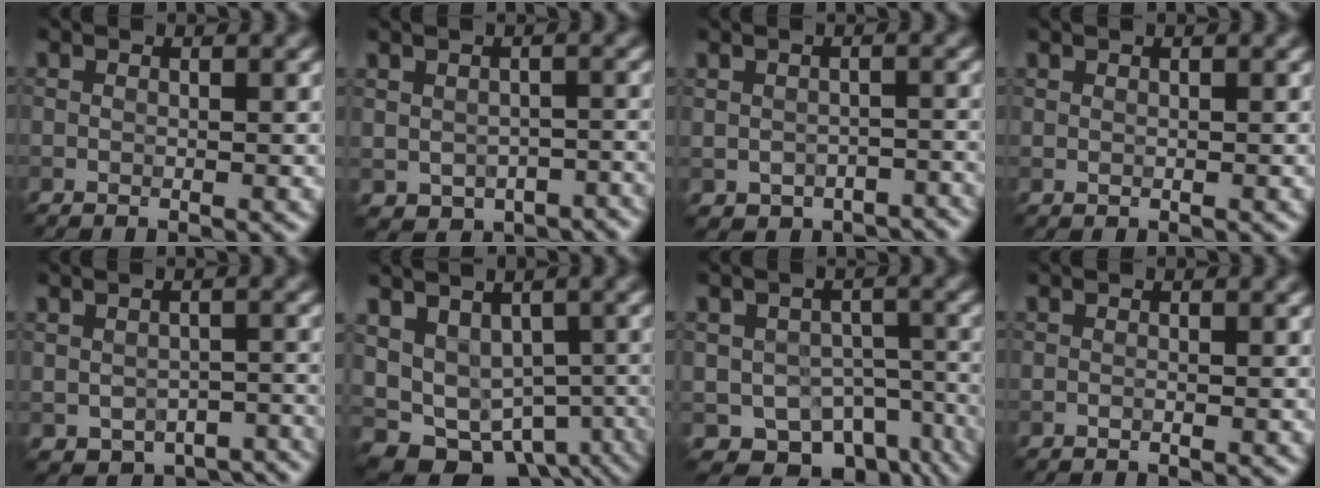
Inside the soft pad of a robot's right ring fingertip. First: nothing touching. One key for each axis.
{"total": 3.5, "fx": -1.9, "fy": 2.4, "fz": 1.6, "tx": -0.018, "ty": -0.018, "tz": -0.015}
{"total": 3.2, "fx": -2.3, "fy": 1.9, "fz": 1.1, "tx": -0.009, "ty": -0.016, "tz": -0.027}
{"total": 0.6, "fx": 0.6, "fy": 0.2, "fz": 0.1, "tx": -0.007, "ty": -0.003, "tz": 0.006}
{"total": 4.2, "fx": -2.7, "fy": 2.6, "fz": 2.0, "tx": -0.023, "ty": -0.022, "tz": -0.024}
{"total": 8.2, "fx": -3.2, "fy": 6.0, "fz": 4.4, "tx": -0.066, "ty": -0.018, "tz": -0.004}
{"total": 7.2, "fx": -4.5, "fy": 4.9, "fz": 2.9, "tx": -0.033, "ty": -0.030, "tz": -0.050}
{"total": 0.0}